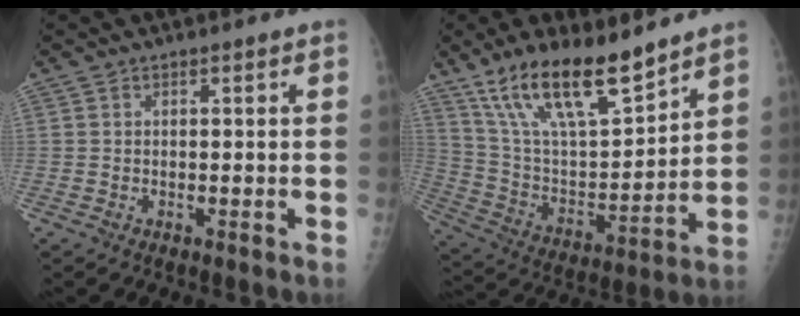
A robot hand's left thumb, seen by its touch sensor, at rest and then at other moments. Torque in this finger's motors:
{"motor_torque": [0.46, 0.44, 1.26, -1.51, 0.17]}